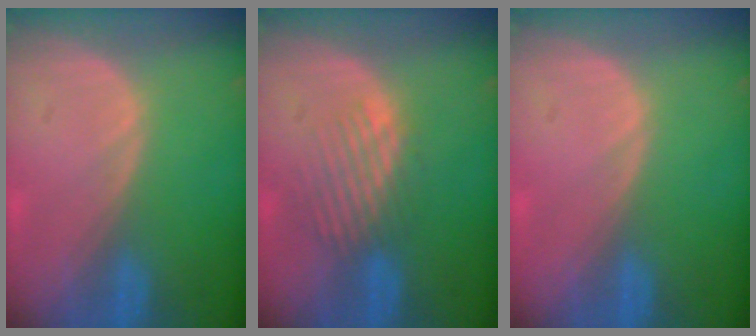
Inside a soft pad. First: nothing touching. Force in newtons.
{"total": 4.0, "press": 4.0, "slide": 0.4}
{"total": 0.0}